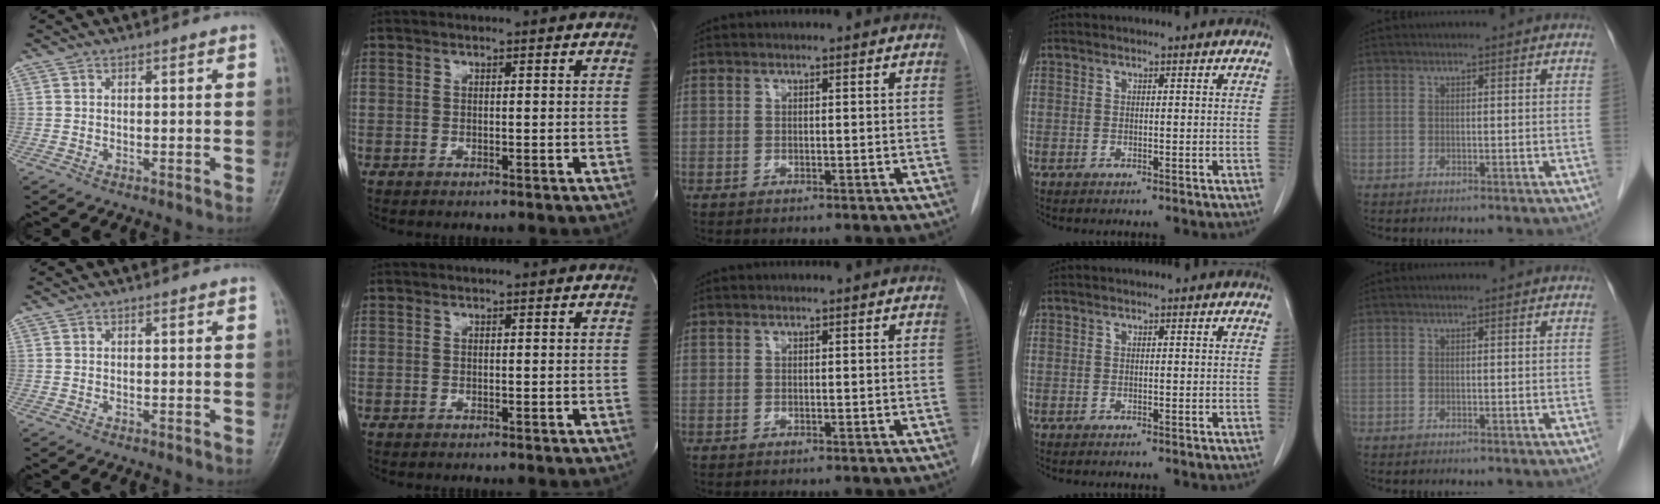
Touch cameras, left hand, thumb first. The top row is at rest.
{}